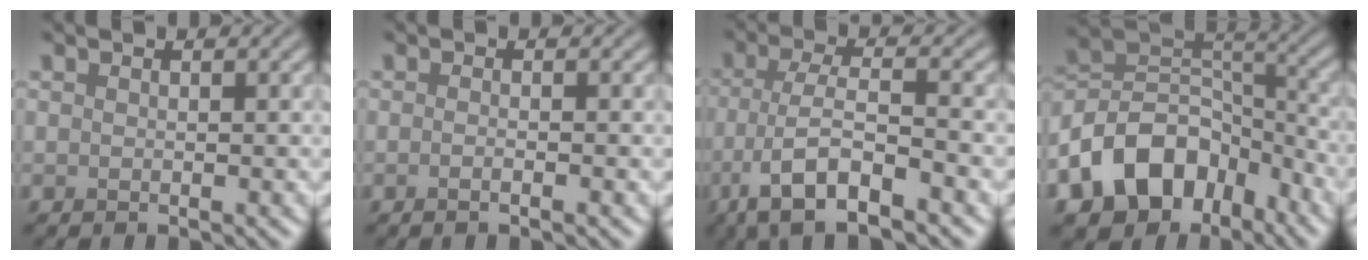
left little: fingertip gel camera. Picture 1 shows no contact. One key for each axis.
{"total": 1.4, "fx": -0.3, "fy": 0.6, "fz": 1.2, "tx": 0.001, "ty": -0.006, "tz": -0.016}
{"total": 7.4, "fx": -3.9, "fy": 2.2, "fz": 5.8, "tx": -0.108, "ty": -0.003, "tz": -0.076}
{"total": 11.7, "fx": -6.4, "fy": 8.1, "fz": 5.5, "tx": -0.106, "ty": 0.003, "tz": -0.120}